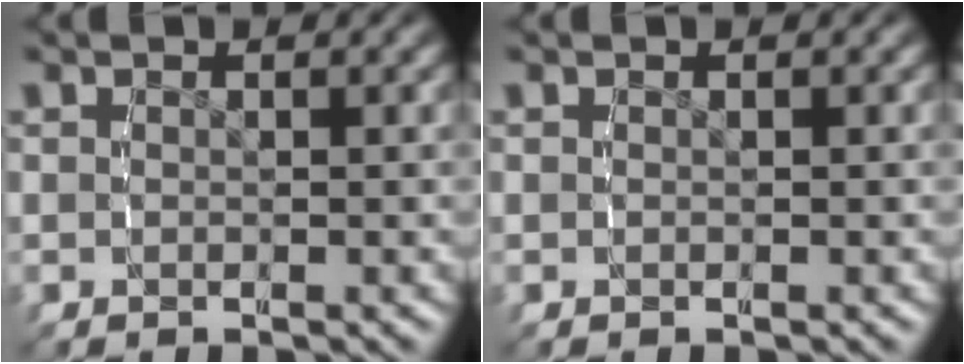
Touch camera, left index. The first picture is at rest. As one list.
[{"total": 0.0}]